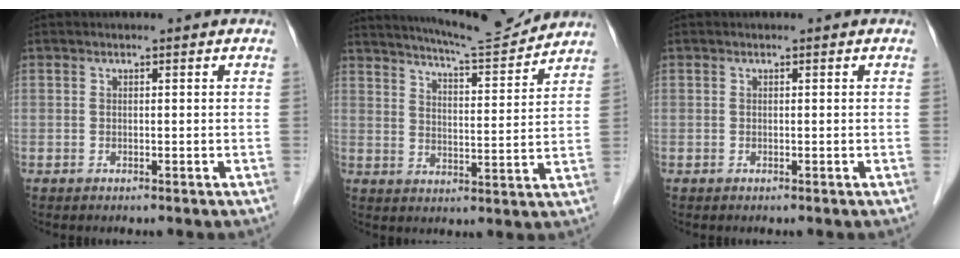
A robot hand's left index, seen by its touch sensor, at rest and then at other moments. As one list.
[{"total": 12.3, "force": [11.7, -0.1, 3.8], "torque": [-0.065, -0.006, 0.168]}, {"total": 0.0}]